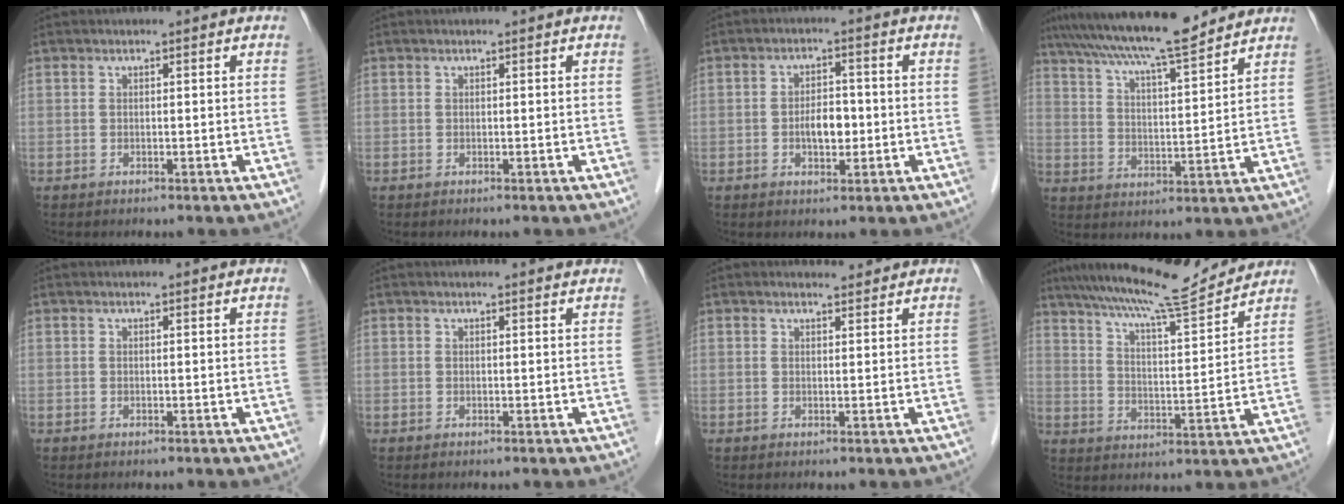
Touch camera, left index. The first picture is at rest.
{"total": 0.0}
{"total": 4.2, "force": [-0.9, 2.2, 3.4], "torque": [-0.060, 0.003, -0.015]}
{"total": 14.5, "force": [12.7, 1.0, 7.1], "torque": [-0.123, 0.016, 0.202]}
{"total": 1.2, "force": [1.2, 0.0, 0.3], "torque": [-0.011, 0.008, 0.010]}
{"total": 3.0, "force": [3.0, 0.2, 0.6], "torque": [-0.011, 0.004, 0.023]}
{"total": 1.9, "force": [1.9, 0.5, 0.1], "torque": [-0.008, 0.003, 0.026]}
{"total": 14.3, "force": [13.2, 0.2, 5.6], "torque": [-0.104, 0.007, 0.204]}